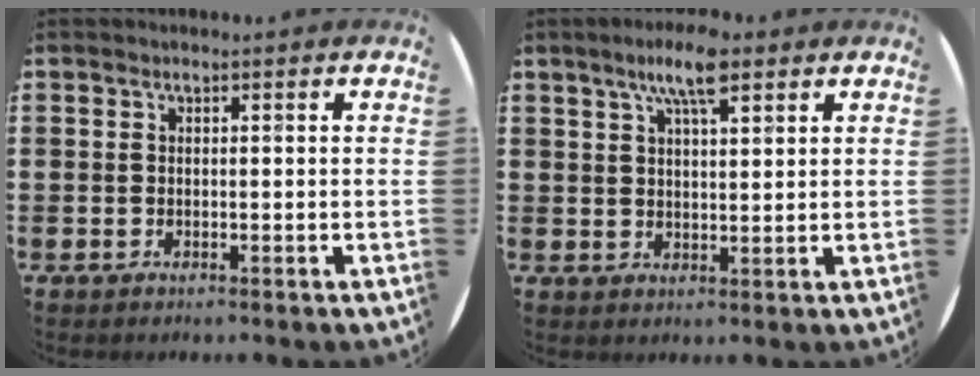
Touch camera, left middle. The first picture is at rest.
{"total": 6.4, "force": [4.4, 1.5, 4.4], "torque": [-0.086, 0.001, 0.074]}